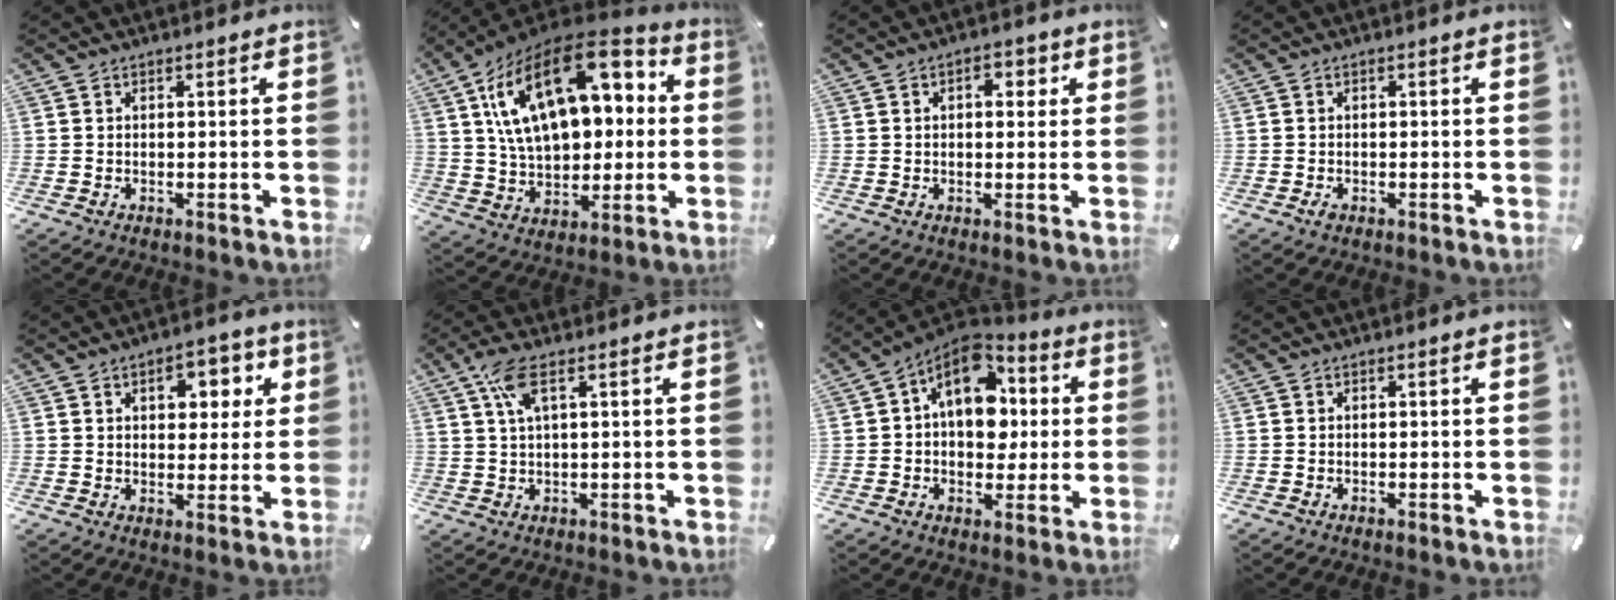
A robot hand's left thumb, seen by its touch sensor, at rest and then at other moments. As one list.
[{"total": 24.8, "force": [8.4, 15.6, 17.3], "torque": [-0.306, -0.039, 0.144]}, {"total": 4.2, "force": [1.0, 2.6, 3.2], "torque": [-0.034, -0.001, 0.006]}, {"total": 1.2, "force": [-0.5, 0.7, 0.8], "torque": [-0.023, -0.001, -0.014]}, {"total": 7.8, "force": [3.1, 5.3, 4.8], "torque": [-0.046, -0.008, 0.042]}, {"total": 6.1, "force": [2.4, 1.6, 5.5], "torque": [-0.112, 0.002, 0.041]}, {"total": 14.6, "force": [4.0, 10.2, 9.6], "torque": [-0.158, -0.027, 0.070]}, {"total": 0.0}]